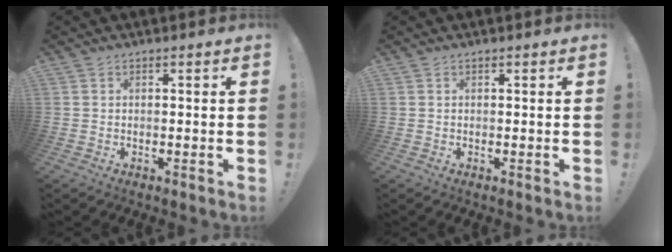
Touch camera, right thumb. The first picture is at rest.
{"total": 0.0}